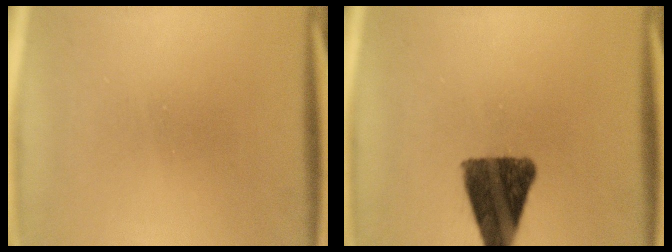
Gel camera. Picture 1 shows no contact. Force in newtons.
{"total": 12.3}